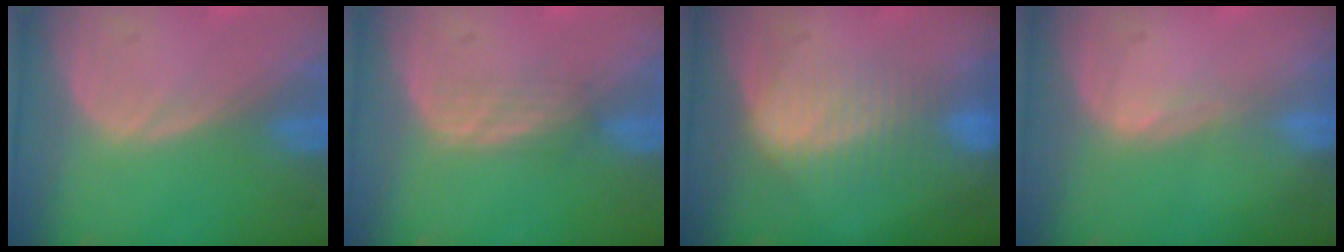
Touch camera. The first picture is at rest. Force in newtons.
{"total": 2.2, "press": 2.2, "slide": 0.4}
{"total": 7.3, "press": 6.2, "slide": 3.8}
{"total": 1.0, "press": 0.7, "slide": 0.7}